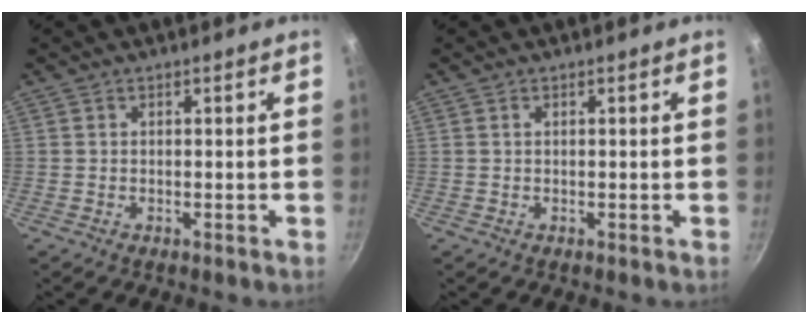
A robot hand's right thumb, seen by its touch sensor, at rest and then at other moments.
{"total": 0.0}